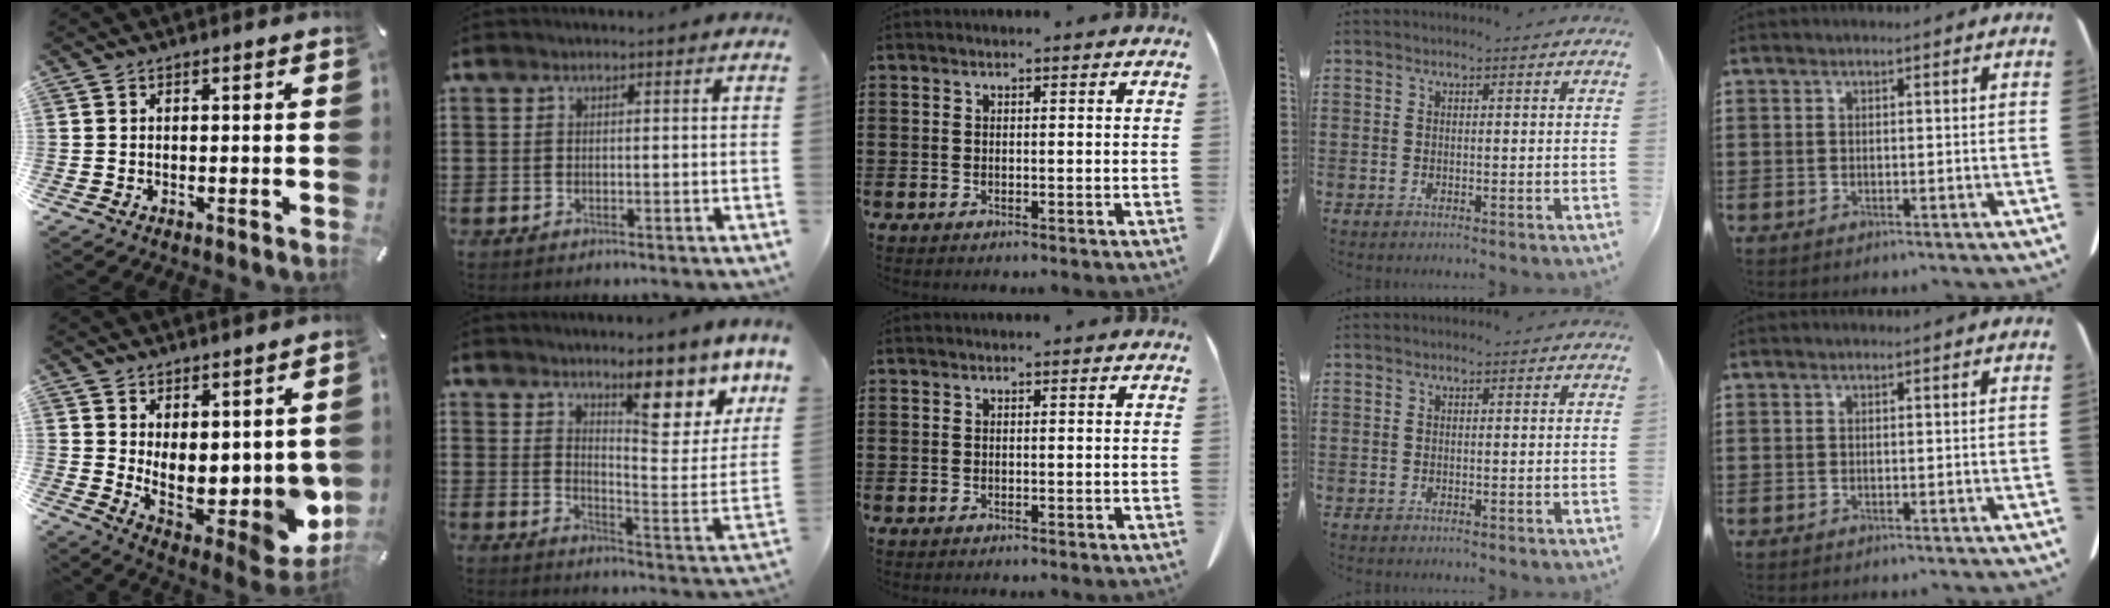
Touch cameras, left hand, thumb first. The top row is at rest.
{"thumb": {"total": 9.2, "force": [1.4, 6.0, 6.7], "torque": [-0.053, -0.053, 0.042]}, "index": {"total": 10.0, "force": [7.8, 1.9, 5.9], "torque": [-0.081, -0.059, 0.128]}}